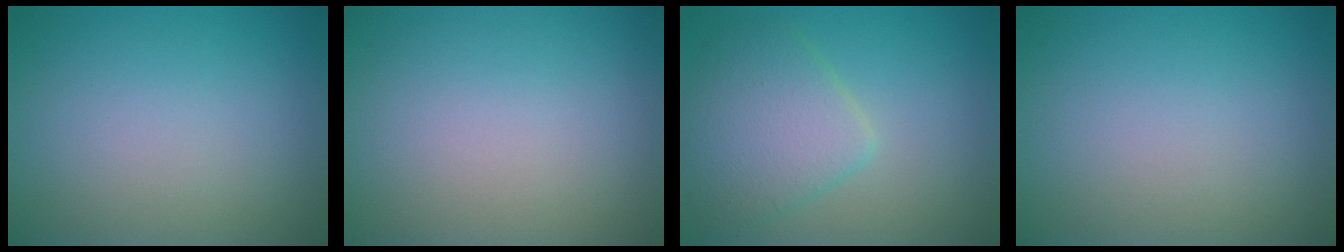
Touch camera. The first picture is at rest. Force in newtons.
{"total": 0.0}
{"total": 4.8, "press": 4.8, "slide": 0.2}
{"total": 0.0}